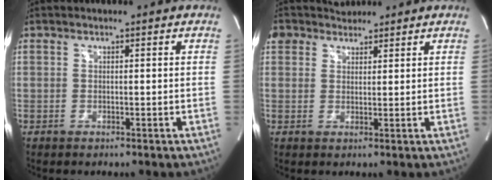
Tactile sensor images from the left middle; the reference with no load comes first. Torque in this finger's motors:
{"motor_torque": [0.02, -0.08, -0.07, 0.00]}